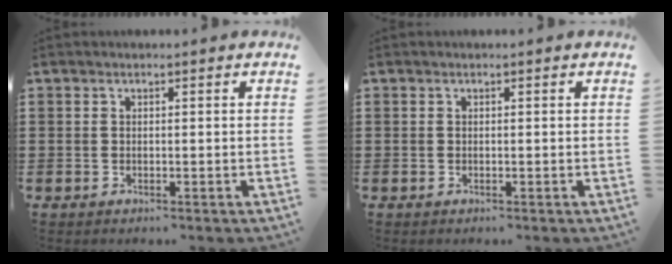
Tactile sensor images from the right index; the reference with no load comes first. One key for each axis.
{"total": 0.0}